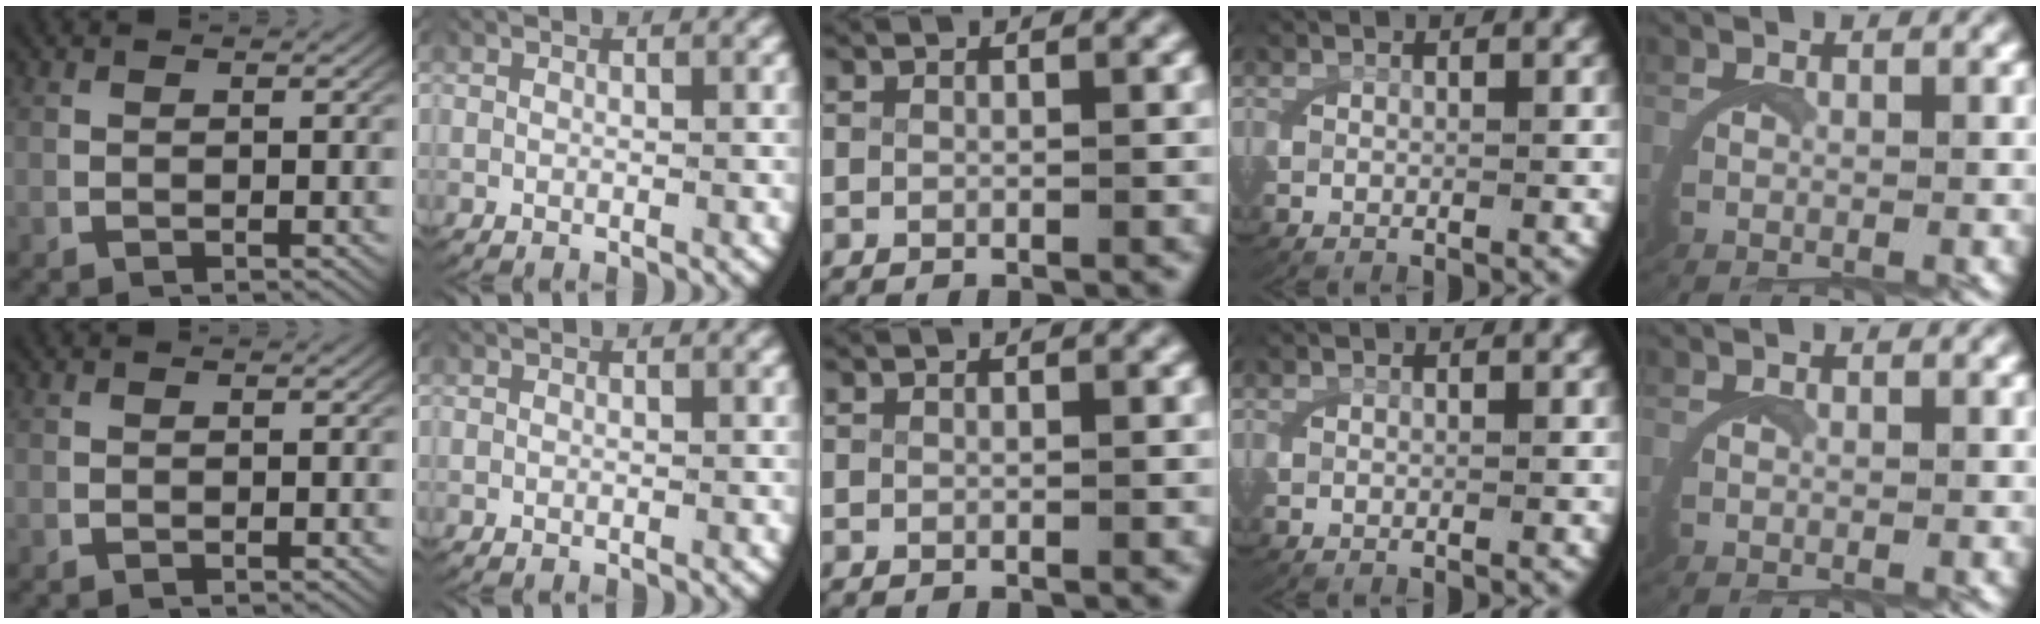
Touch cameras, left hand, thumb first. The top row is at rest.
{}